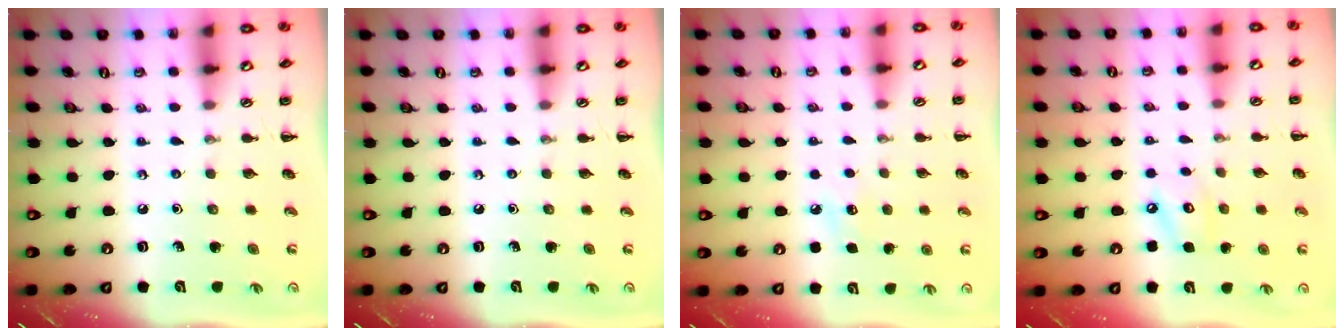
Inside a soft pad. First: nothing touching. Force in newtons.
{"total": 0.0}
{"total": 6.1, "press": 6.0, "slide": 1.5}
{"total": 5.7, "press": 5.6, "slide": 0.8}